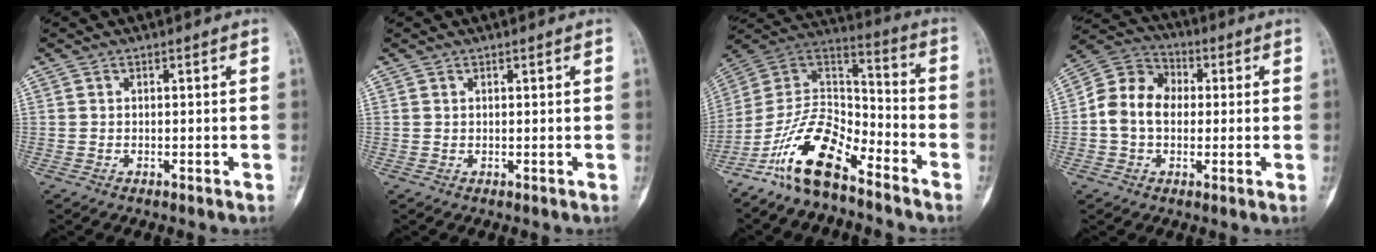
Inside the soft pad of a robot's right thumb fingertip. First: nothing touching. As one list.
[{"total": 0.0}, {"total": 16.2, "force": [-10.7, 6.7, 10.2], "torque": [-0.167, 0.093, -0.207]}, {"total": 10.5, "force": [0.1, 8.1, 6.6], "torque": [-0.103, 0.034, -0.010]}]